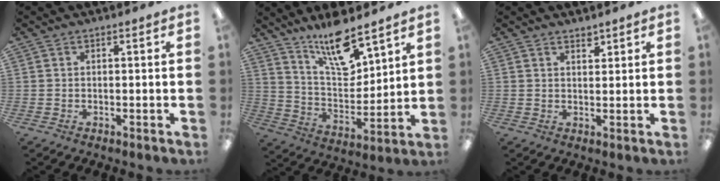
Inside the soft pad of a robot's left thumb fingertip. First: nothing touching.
{"total": 14.6, "force": [11.5, 4.4, 7.8], "torque": [-0.136, -0.069, 0.199]}
{"total": 2.0, "force": [1.8, 0.6, 0.5], "torque": [-0.002, -0.008, 0.033]}